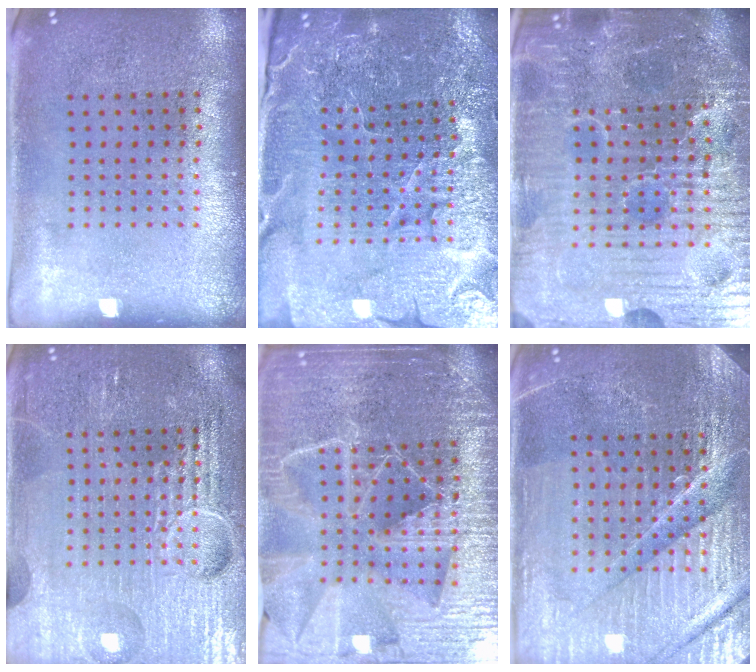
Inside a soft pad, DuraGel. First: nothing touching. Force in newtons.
{"total": 4.9, "press": 4.7, "slide": 1.4}
{"total": 7.3, "press": 6.5, "slide": 3.2}
{"total": 6.9, "press": 6.9, "slide": 0.7}
{"total": 6.5, "press": 5.5, "slide": 3.3}
{"total": 5.1, "press": 4.8, "slide": 1.8}